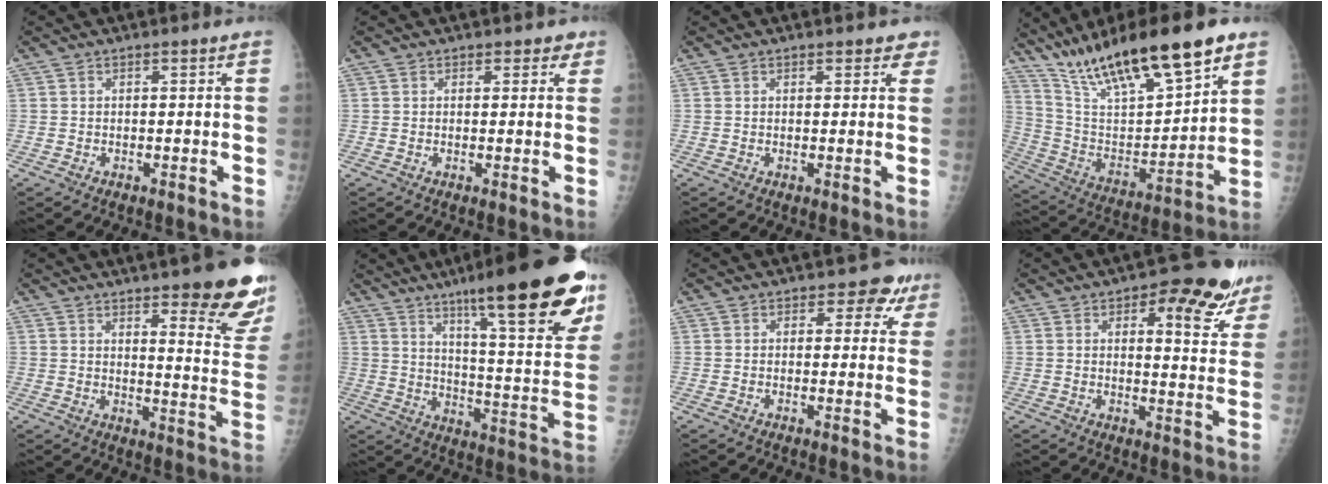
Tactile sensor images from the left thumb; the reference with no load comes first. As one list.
[{"total": 2.1, "force": [1.3, 1.4, 0.8], "torque": [0.014, -0.004, 0.010]}, {"total": 2.5, "force": [1.7, 1.4, 1.1], "torque": [0.014, -0.005, 0.015]}, {"total": 24.8, "force": [16.9, 6.5, 17.0], "torque": [-0.272, -0.046, 0.302]}, {"total": 17.1, "force": [11.0, 4.0, 12.4], "torque": [-0.120, -0.072, 0.138]}, {"total": 27.0, "force": [16.5, 4.7, 20.9], "torque": [-0.277, -0.059, 0.245]}, {"total": 5.3, "force": [3.0, 3.7, 2.4], "torque": [0.013, -0.008, 0.027]}, {"total": 12.6, "force": [7.4, 5.5, 8.6], "torque": [-0.055, -0.032, 0.092]}]